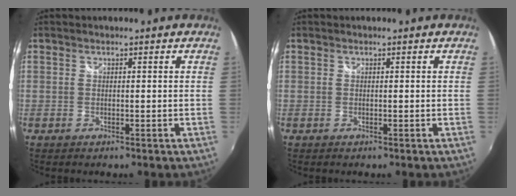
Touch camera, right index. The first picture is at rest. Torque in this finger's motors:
{"motor_torque": [-0.02, 0.02, 0.01, 0.00]}